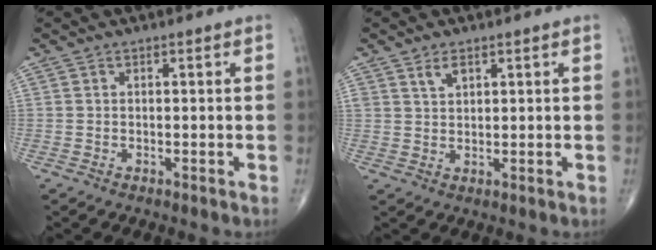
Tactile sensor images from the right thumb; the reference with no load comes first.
{"total": 2.5, "force": [1.6, 1.3, 1.4], "torque": [-0.020, -0.009, 0.035]}